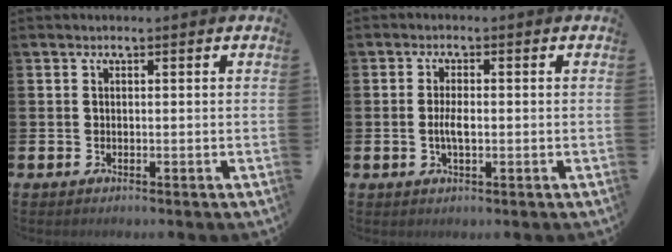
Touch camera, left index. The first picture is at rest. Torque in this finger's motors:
{"motor_torque": [0.70, 0.14, 0.14, 0.11]}